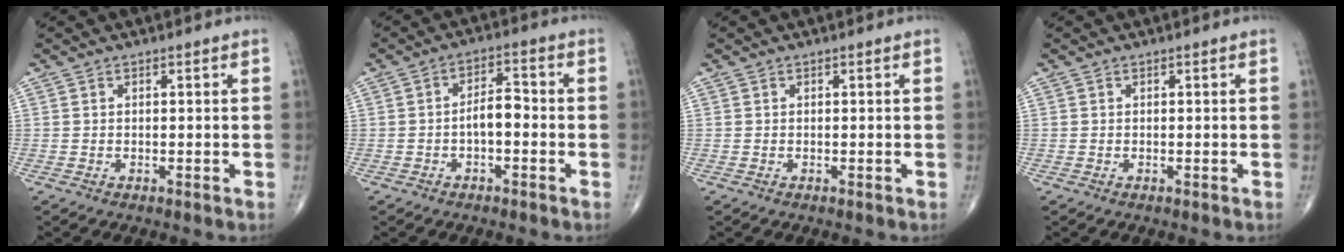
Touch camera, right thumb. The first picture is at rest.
{"total": 4.7, "force": [-1.2, 2.3, 3.9], "torque": [-0.057, 0.025, -0.024]}
{"total": 0.0}
{"total": 0.0}